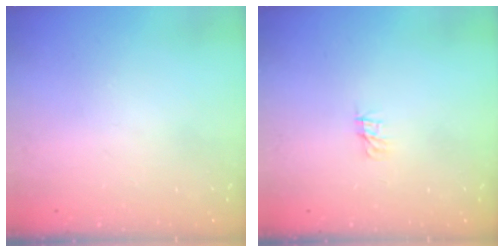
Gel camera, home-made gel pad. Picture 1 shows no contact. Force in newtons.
{"total": 0.0}